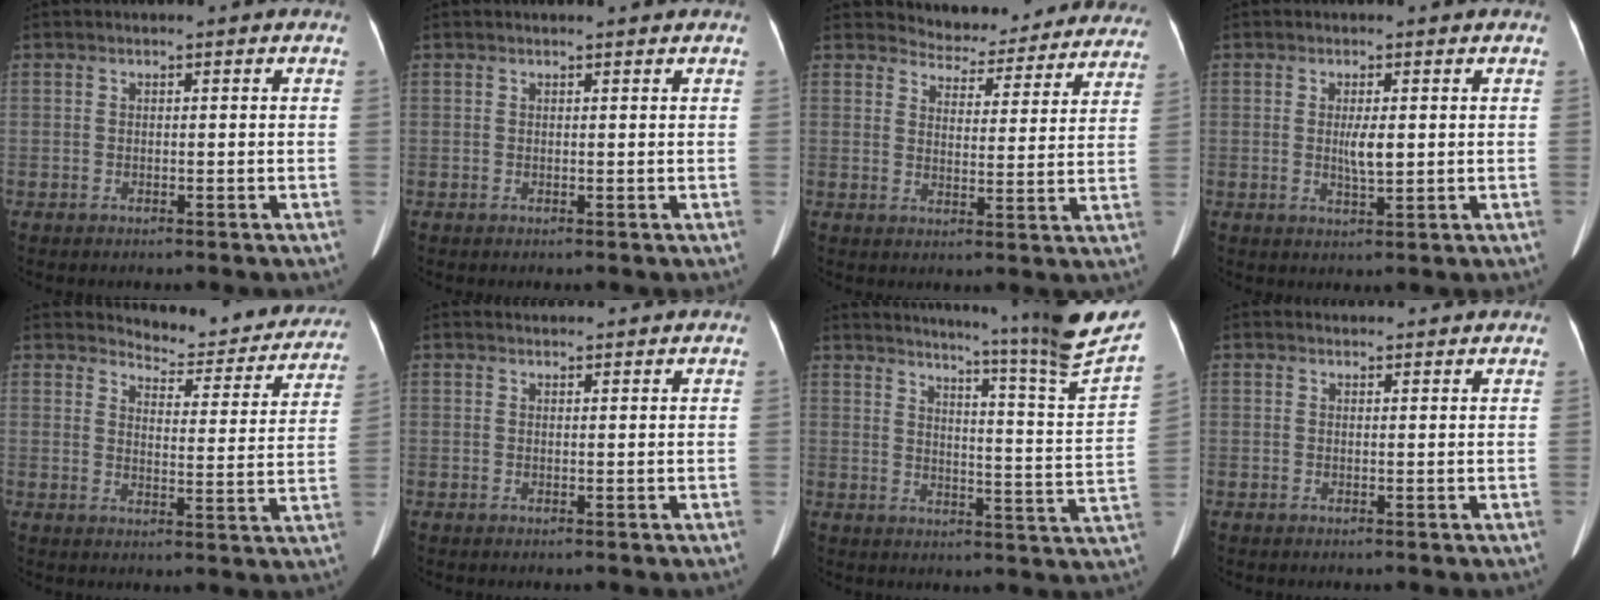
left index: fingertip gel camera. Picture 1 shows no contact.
{"total": 0.9, "force": [0.9, -0.1, 0.2], "torque": [-0.009, -0.003, 0.011]}
{"total": 15.0, "force": [14.4, 3.8, 1.5], "torque": [0.009, -0.029, 0.155]}
{"total": 2.8, "force": [0.3, 0.4, 2.7], "torque": [-0.052, -0.008, 0.006]}
{"total": 13.8, "force": [13.3, 3.0, 2.3], "torque": [-0.007, -0.045, 0.143]}
{"total": 3.8, "force": [3.7, 0.3, 0.7], "torque": [-0.013, 0.027, 0.049]}
{"total": 20.7, "force": [17.6, -3.2, 10.3], "torque": [-0.159, -0.086, 0.222]}
{"total": 4.6, "force": [4.5, 0.7, 0.7], "torque": [-0.011, 0.022, 0.050]}